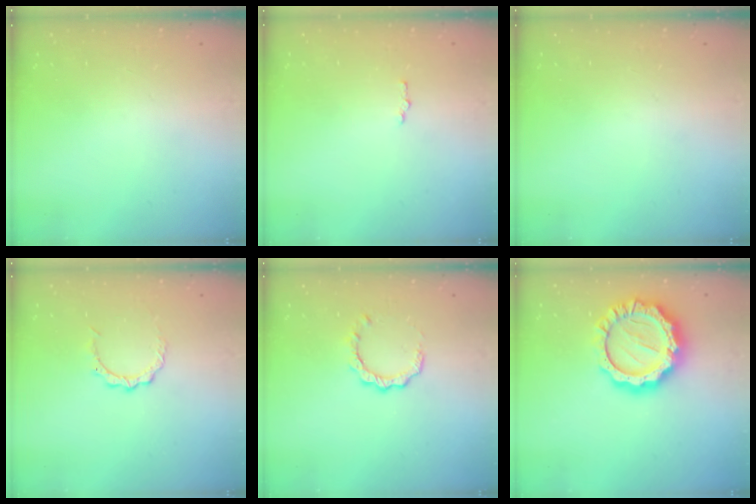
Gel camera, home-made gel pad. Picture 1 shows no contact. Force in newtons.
{"total": 1.5, "press": 1.4, "slide": 0.3}
{"total": 0.0}
{"total": 3.6, "press": 3.6, "slide": 0.2}
{"total": 5.3, "press": 5.3, "slide": 0.5}
{"total": 20.7, "press": 20.6, "slide": 1.8}